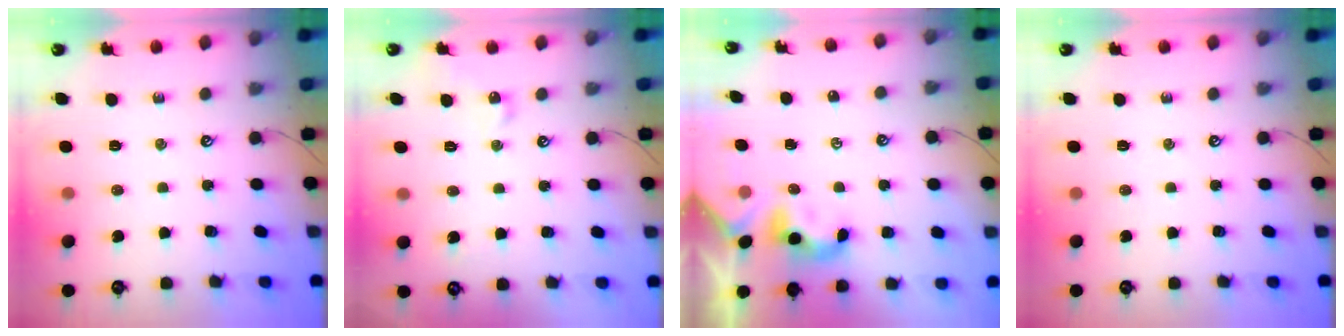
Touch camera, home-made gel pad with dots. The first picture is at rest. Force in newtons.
{"total": 4.0, "press": 4.0, "slide": 0.3}
{"total": 2.3, "press": 2.3, "slide": 0.3}
{"total": 0.0}